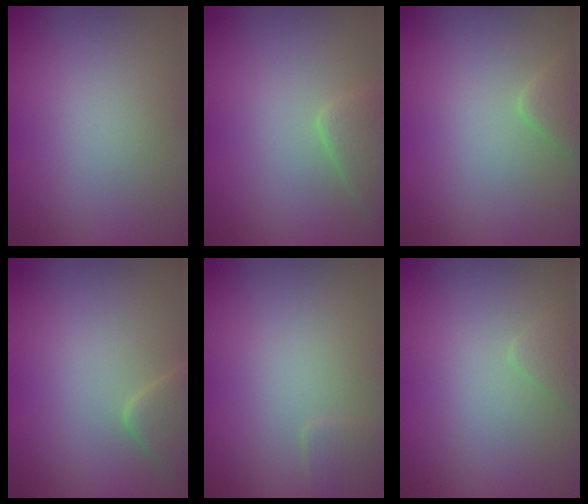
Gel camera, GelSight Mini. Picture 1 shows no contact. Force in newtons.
{"total": 2.2, "press": 2.2, "slide": 0.2}
{"total": 1.7, "press": 1.7, "slide": 0.1}
{"total": 2.7, "press": 2.7, "slide": 0.2}
{"total": 1.1, "press": 1.1, "slide": 0.1}
{"total": 0.9, "press": 0.9, "slide": 0.1}